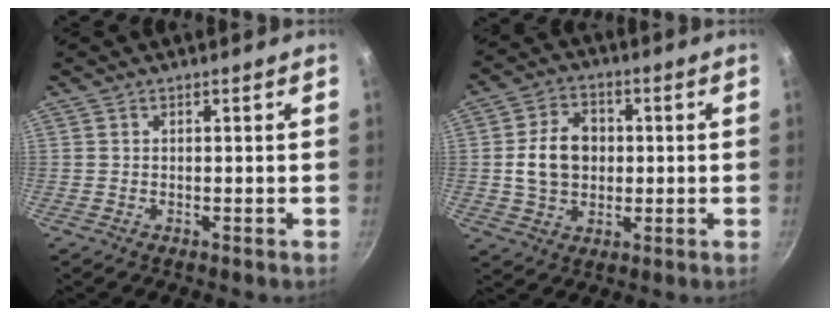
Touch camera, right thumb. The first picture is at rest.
{"total": 9.9, "force": [0.4, 7.6, 6.2], "torque": [-0.087, 0.011, 0.004]}